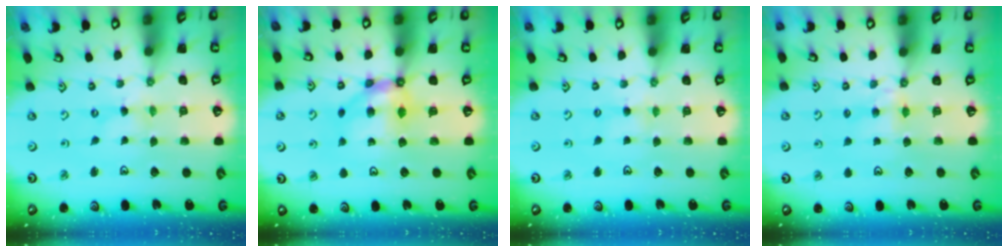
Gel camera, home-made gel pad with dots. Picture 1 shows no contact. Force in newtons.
{"total": 7.1, "press": 7.1, "slide": 0.2}
{"total": 2.6, "press": 2.6, "slide": 0.4}
{"total": 3.9, "press": 3.8, "slide": 0.6}